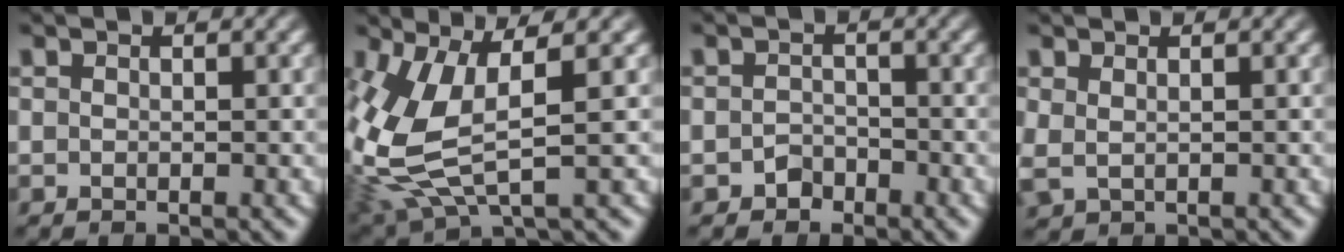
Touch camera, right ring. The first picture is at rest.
{"total": 7.3, "force": [0.4, 4.2, 6.0], "torque": [-0.156, -0.023, 0.024]}
{"total": 1.6, "force": [-1.3, 0.9, -0.3], "torque": [0.002, -0.006, -0.020]}
{"total": 1.1, "force": [0.6, 0.8, 0.6], "torque": [-0.026, -0.013, 0.020]}